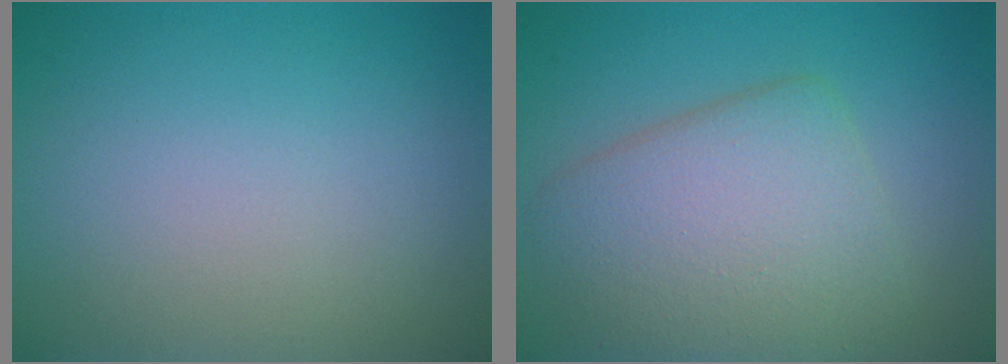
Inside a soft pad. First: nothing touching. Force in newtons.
{"total": 6.7, "press": 6.7, "slide": 0.5}